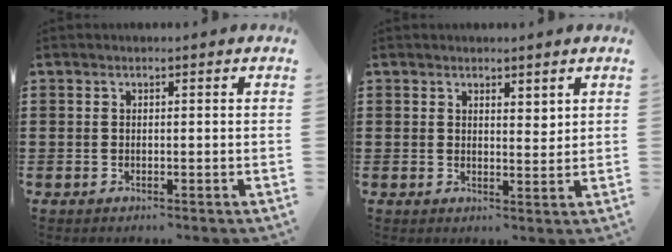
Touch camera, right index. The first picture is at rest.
{"total": 2.1, "force": [1.8, 0.9, 0.5], "torque": [-0.005, 0.003, 0.032]}